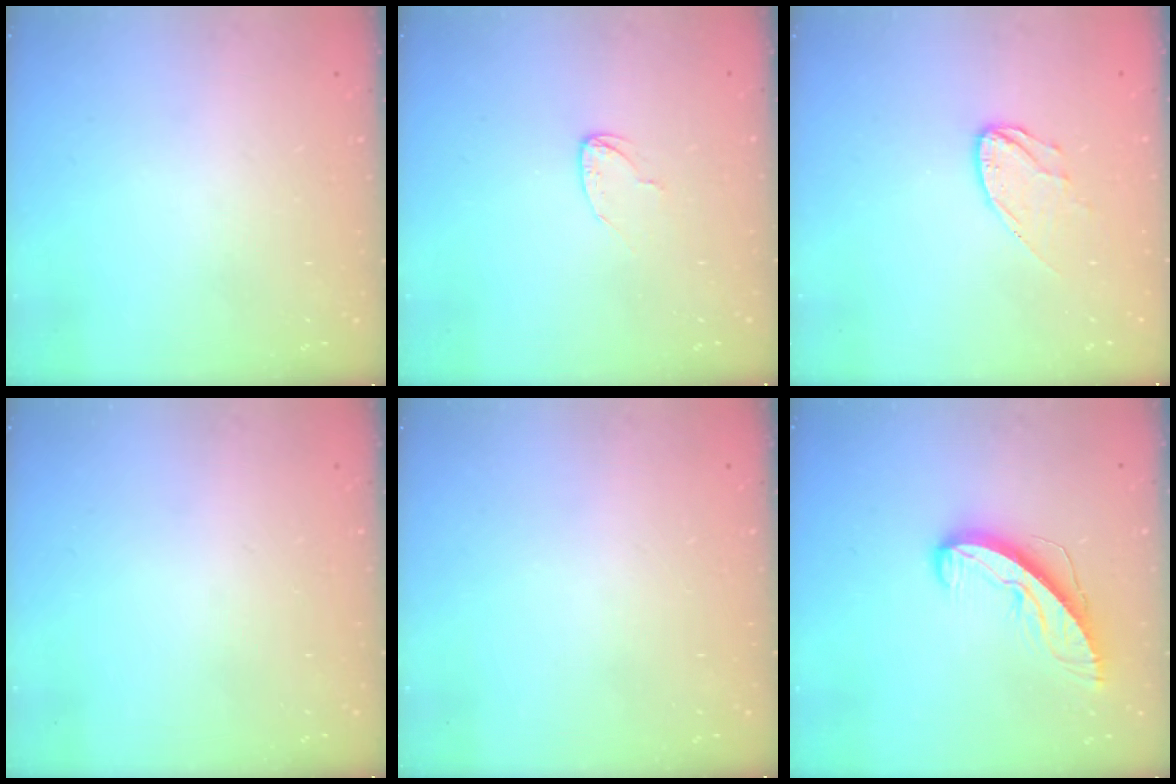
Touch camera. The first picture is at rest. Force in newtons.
{"total": 3.6, "press": 3.6, "slide": 0.2}
{"total": 7.6, "press": 7.6, "slide": 0.2}
{"total": 0.0}
{"total": 0.0}
{"total": 9.3, "press": 9.2, "slide": 0.6}